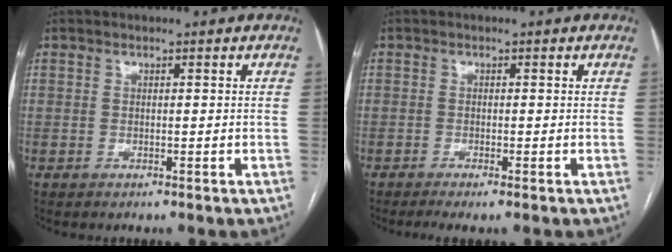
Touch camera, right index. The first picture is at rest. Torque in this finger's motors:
{"motor_torque": [0.00, 0.00, 0.01, 0.02]}